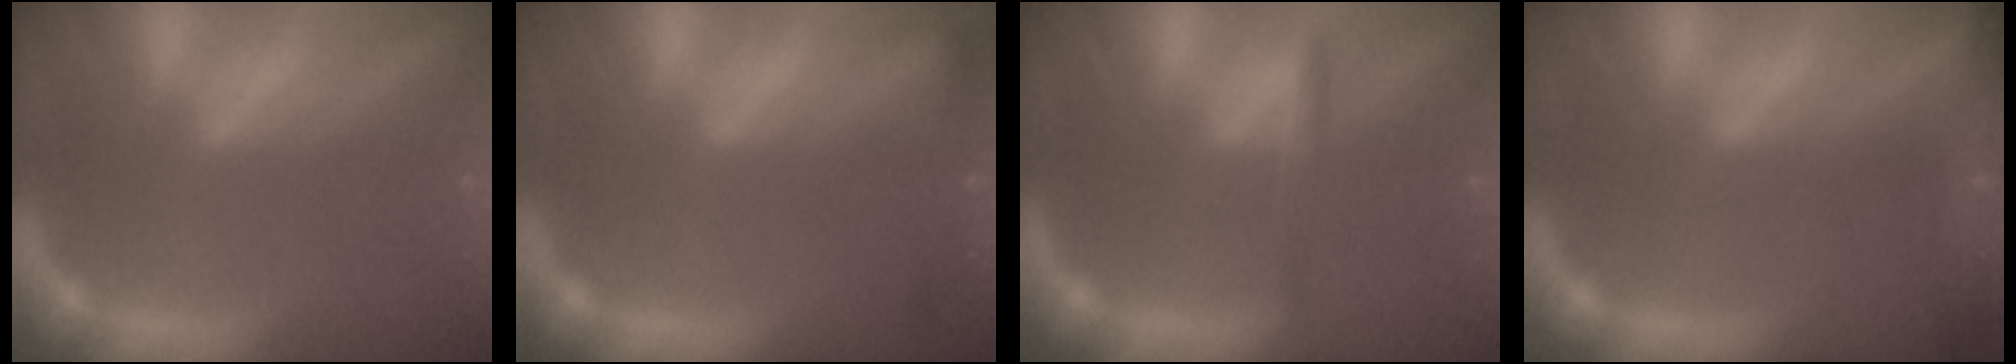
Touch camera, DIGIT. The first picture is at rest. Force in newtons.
{"total": 2.4}
{"total": 1.9}
{"total": 9.5}